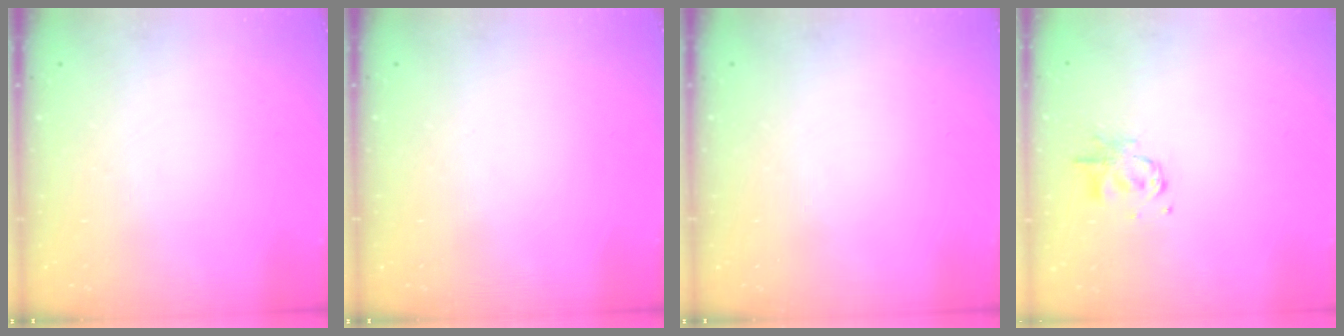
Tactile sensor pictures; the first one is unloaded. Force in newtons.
{"total": 0.0}
{"total": 0.0}
{"total": 2.9, "press": 2.8, "slide": 0.4}